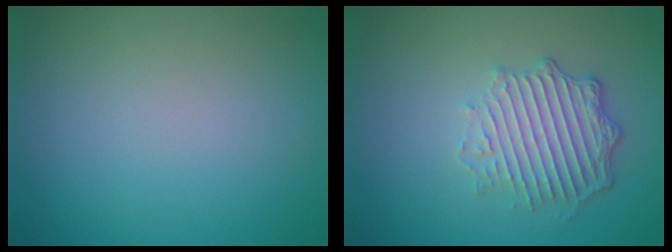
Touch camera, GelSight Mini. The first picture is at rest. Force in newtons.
{"total": 4.1, "press": 3.2, "slide": 2.5}